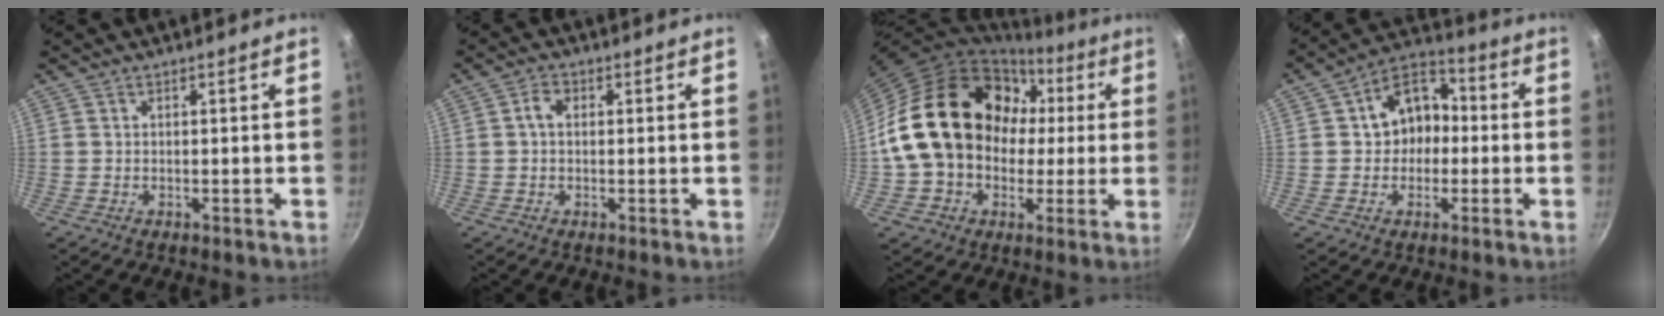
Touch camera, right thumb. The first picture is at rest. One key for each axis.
{"total": 2.5, "fx": 0.3, "fy": 1.8, "fz": 1.8, "tx": -0.030, "ty": 0.006, "tz": 0.000}
{"total": 21.1, "fx": 1.5, "fy": 16.9, "fz": 12.4, "tx": -0.183, "ty": 0.047, "tz": 0.032}
{"total": 10.6, "fx": 0.0, "fy": 8.5, "fz": 6.3, "tx": -0.043, "ty": 0.031, "tz": -0.015}